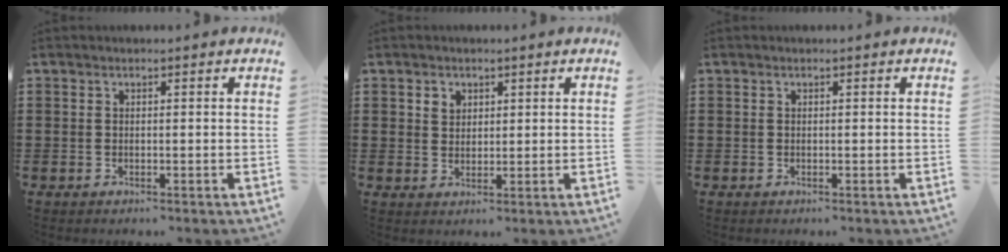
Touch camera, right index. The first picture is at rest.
{"total": 2.0, "force": [1.3, 1.5, 0.3], "torque": [-0.010, 0.007, 0.024]}
{"total": 0.0}